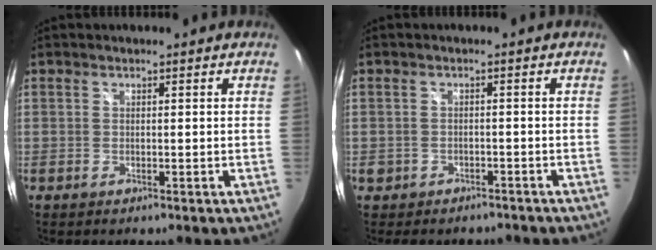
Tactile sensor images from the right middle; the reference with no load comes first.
{"total": 4.3, "force": [-3.1, 2.7, 1.2], "torque": [-0.029, -0.003, -0.038]}